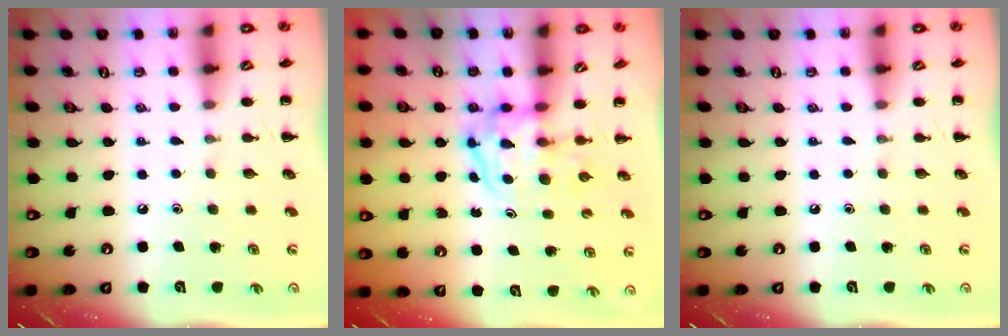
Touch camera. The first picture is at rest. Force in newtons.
{"total": 3.8, "press": 3.7, "slide": 0.6}
{"total": 0.0}